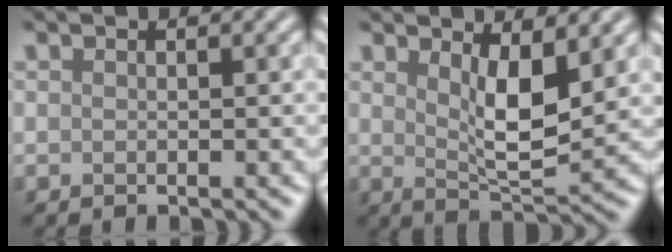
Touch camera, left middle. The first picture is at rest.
{"total": 4.9, "force": [1.6, 1.6, 4.4], "torque": [-0.076, -0.012, 0.032]}